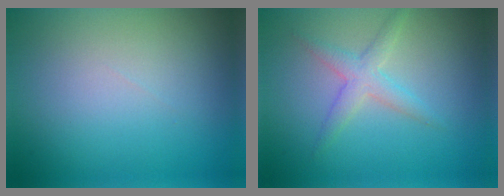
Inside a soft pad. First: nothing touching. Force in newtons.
{"total": 2.4, "press": 2.4, "slide": 0.1}